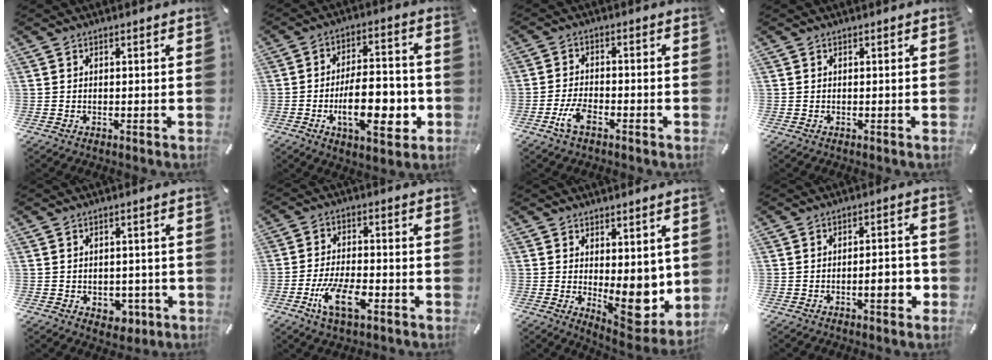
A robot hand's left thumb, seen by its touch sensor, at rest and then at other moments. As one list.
[{"total": 16.7, "force": [-4.5, 8.3, 13.8], "torque": [-0.202, 0.001, -0.072]}, {"total": 5.6, "force": [-2.9, 2.8, 3.9], "torque": [-0.087, 0.010, -0.057]}, {"total": 0.0}, {"total": 3.7, "force": [-1.1, 3.1, 1.8], "torque": [-0.012, 0.000, -0.021]}, {"total": 10.2, "force": [-4.8, 4.5, 7.8], "torque": [-0.163, 0.010, -0.086]}, {"total": 9.8, "force": [0.3, 5.2, 8.3], "torque": [-0.077, -0.028, 0.019]}, {"total": 6.7, "force": [-2.2, 2.4, 5.8], "torque": [-0.084, 0.008, -0.037]}]